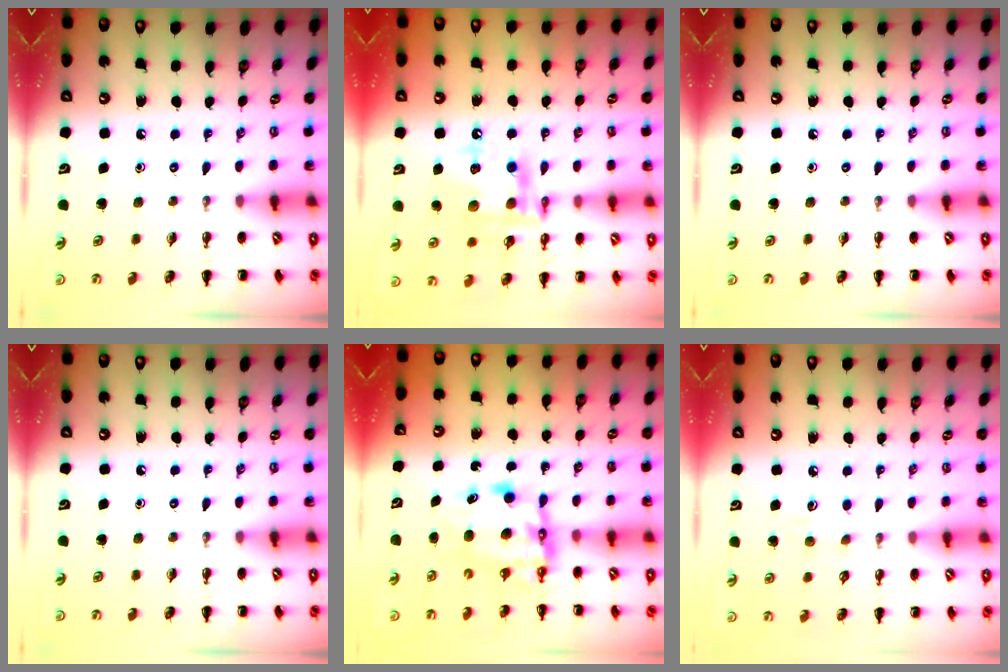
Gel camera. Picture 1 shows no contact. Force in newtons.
{"total": 14.7, "press": 14.5, "slide": 2.5}
{"total": 0.0}
{"total": 0.0}
{"total": 6.0, "press": 5.9, "slide": 1.0}
{"total": 4.9, "press": 4.8, "slide": 1.3}